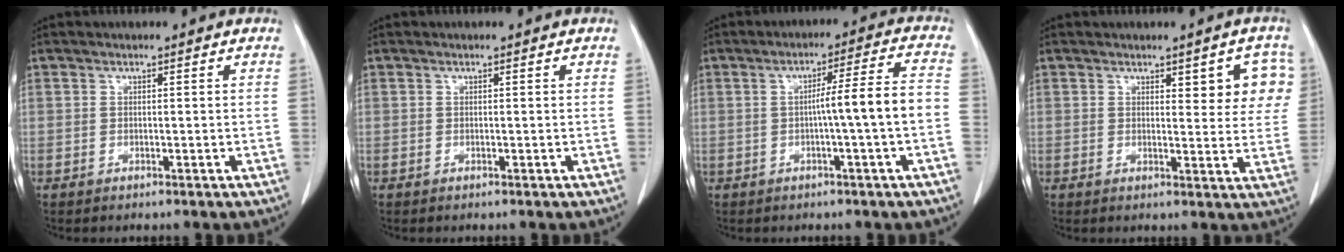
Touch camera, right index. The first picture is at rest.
{"total": 0.0}
{"total": 7.4, "force": [-1.4, -1.0, 7.2], "torque": [-0.107, 0.015, -0.019]}
{"total": 6.1, "force": [2.5, 2.3, 5.0], "torque": [-0.041, 0.007, 0.025]}